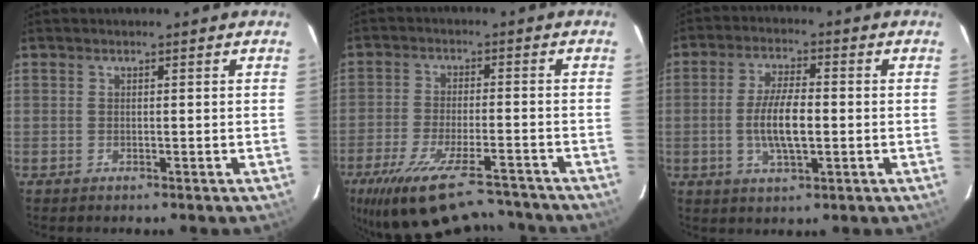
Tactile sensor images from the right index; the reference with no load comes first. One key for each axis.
{"total": 19.7, "fx": -16.0, "fy": 5.3, "fz": 10.2, "tx": -0.205, "ty": -0.042, "tz": -0.247}
{"total": 8.3, "fx": -1.0, "fy": 2.7, "fz": 7.8, "tx": -0.153, "ty": 0.000, "tz": -0.019}